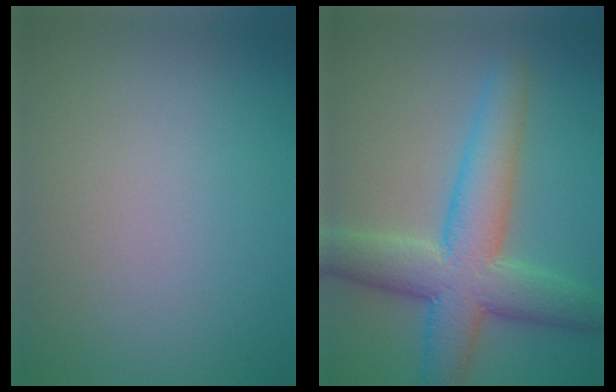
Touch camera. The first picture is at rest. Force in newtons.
{"total": 8.3, "press": 8.3, "slide": 0.2}